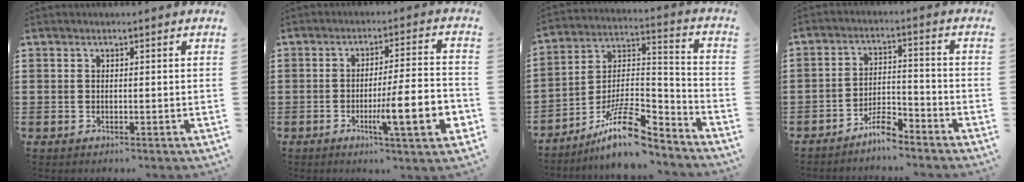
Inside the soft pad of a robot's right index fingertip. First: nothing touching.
{"total": 10.6, "force": [-3.7, 1.3, 9.9], "torque": [-0.150, -0.005, -0.062]}
{"total": 12.6, "force": [-9.1, 4.1, 7.7], "torque": [-0.140, 0.030, -0.168]}
{"total": 5.2, "force": [-4.5, 1.3, 2.2], "torque": [-0.045, 0.013, -0.088]}